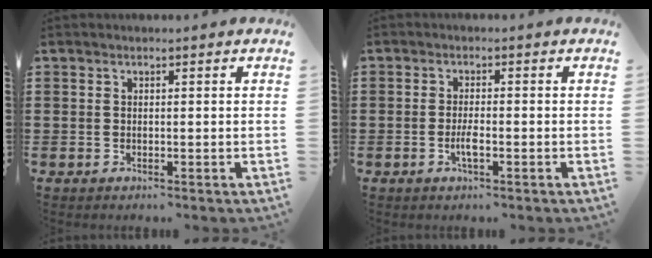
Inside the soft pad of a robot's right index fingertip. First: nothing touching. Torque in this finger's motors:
{"motor_torque": [1.92, 0.22, 0.44, 0.09]}